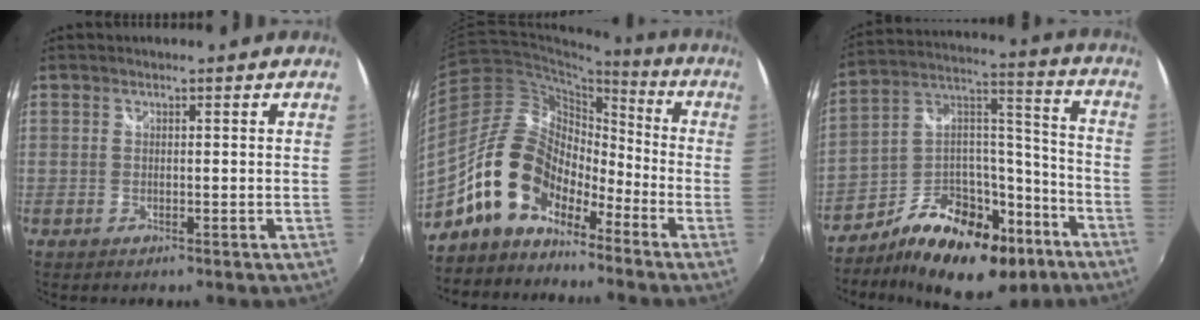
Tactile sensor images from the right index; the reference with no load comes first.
{"total": 13.7, "force": [-9.4, 7.6, 6.5], "torque": [-0.117, 0.022, -0.179]}
{"total": 21.8, "force": [-12.2, 12.0, 13.5], "torque": [-0.233, 0.043, -0.186]}